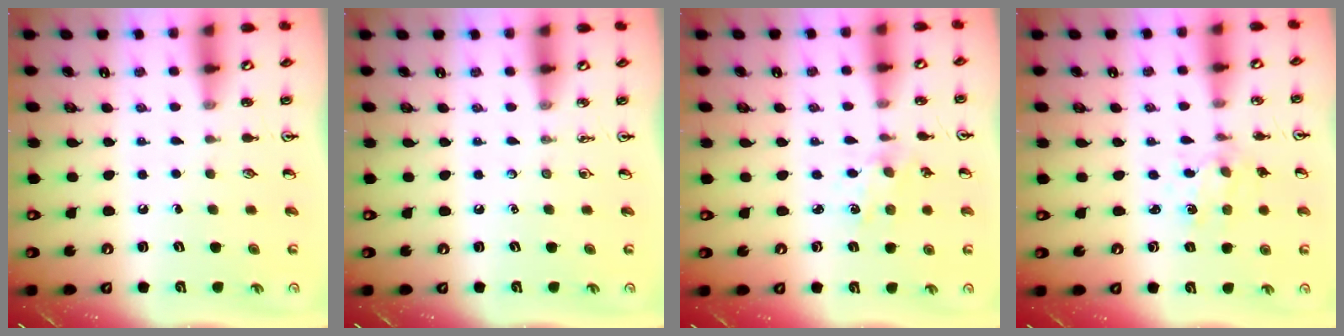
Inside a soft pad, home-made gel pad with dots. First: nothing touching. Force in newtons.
{"total": 0.0}
{"total": 2.5, "press": 2.5, "slide": 0.5}
{"total": 1.5, "press": 1.5, "slide": 0.0}